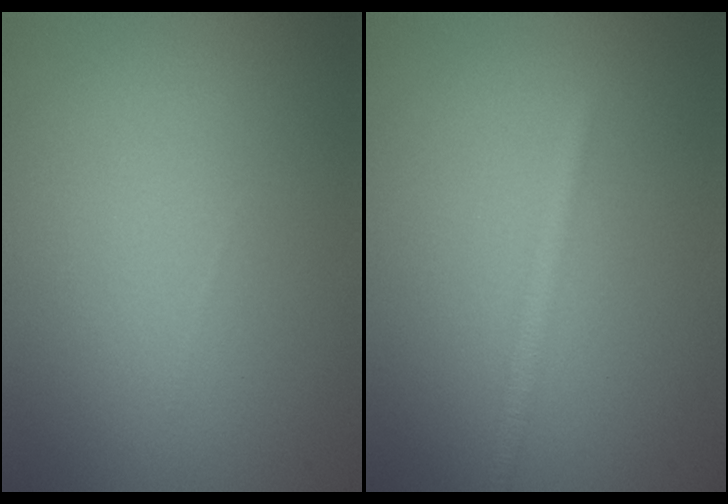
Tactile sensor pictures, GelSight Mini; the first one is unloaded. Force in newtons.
{"total": 1.6, "press": 1.6, "slide": 0.0}